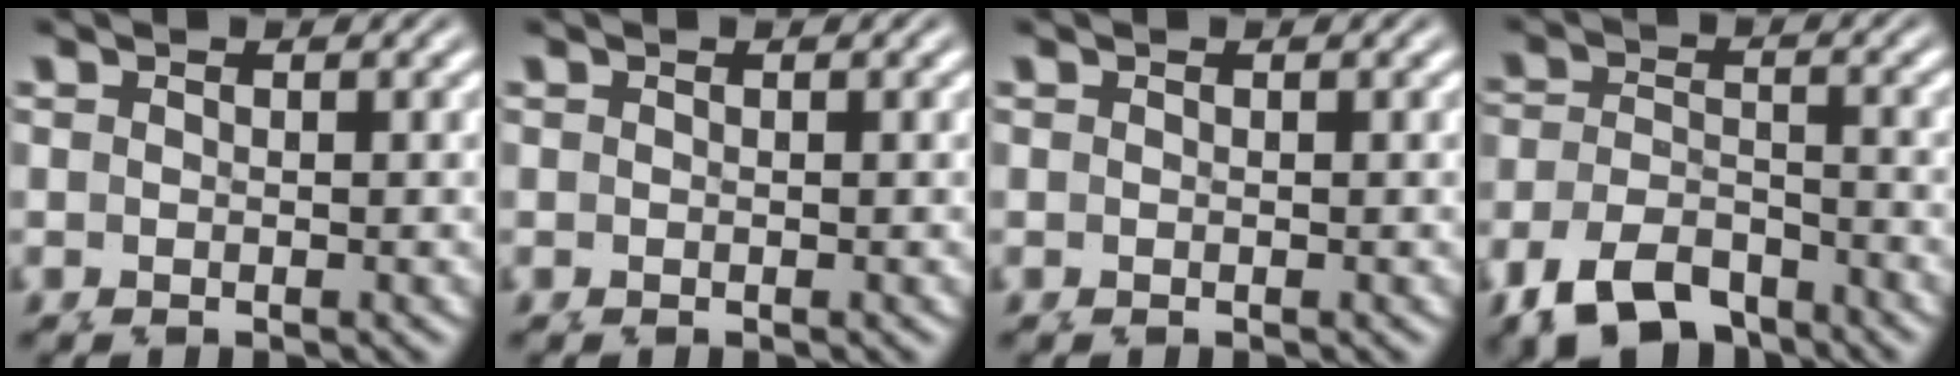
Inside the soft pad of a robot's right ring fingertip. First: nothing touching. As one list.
[{"total": 0.0}, {"total": 0.0}, {"total": 7.1, "force": [-5.1, 4.4, 2.3], "torque": [-0.054, -0.024, -0.077]}]